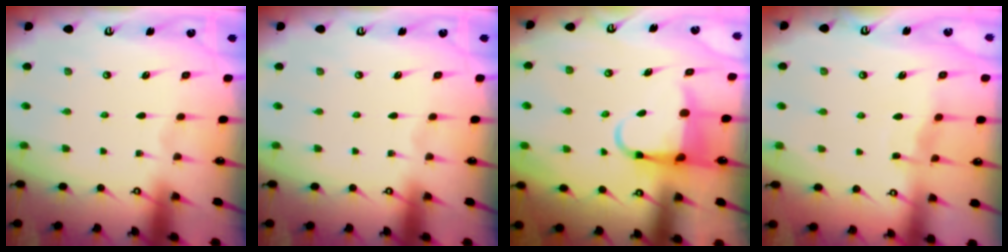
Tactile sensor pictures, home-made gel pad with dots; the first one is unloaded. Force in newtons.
{"total": 0.0}
{"total": 5.9, "press": 5.8, "slide": 1.0}
{"total": 5.1, "press": 5.0, "slide": 0.6}